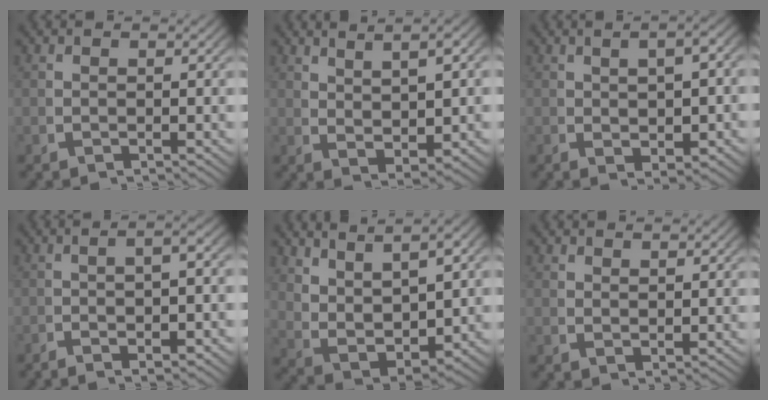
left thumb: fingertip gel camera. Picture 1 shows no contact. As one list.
[{"total": 5.3, "force": [2.5, 2.1, 4.2], "torque": [-0.062, 0.001, 0.052]}, {"total": 4.7, "force": [0.7, 2.2, 4.2], "torque": [-0.046, 0.007, 0.014]}, {"total": 3.8, "force": [-1.2, 0.9, 3.5], "torque": [-0.059, 0.004, -0.022]}, {"total": 8.9, "force": [1.9, 6.0, 6.3], "torque": [-0.140, -0.028, 0.050]}, {"total": 1.4, "force": [1.4, 0.0, 0.4], "torque": [-0.005, -0.004, 0.035]}]